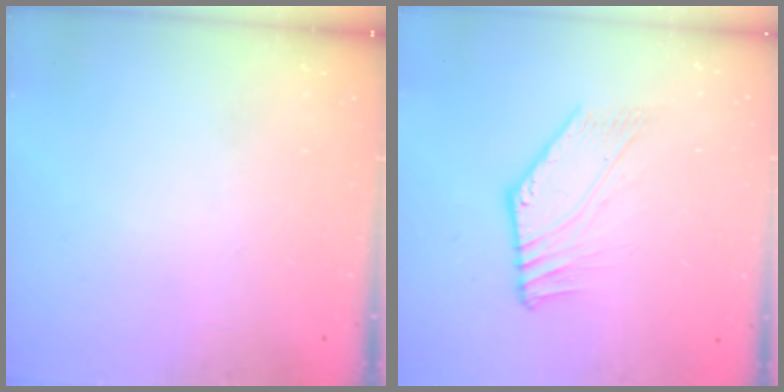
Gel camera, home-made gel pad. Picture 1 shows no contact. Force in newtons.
{"total": 0.6, "press": 0.1, "slide": 0.6}